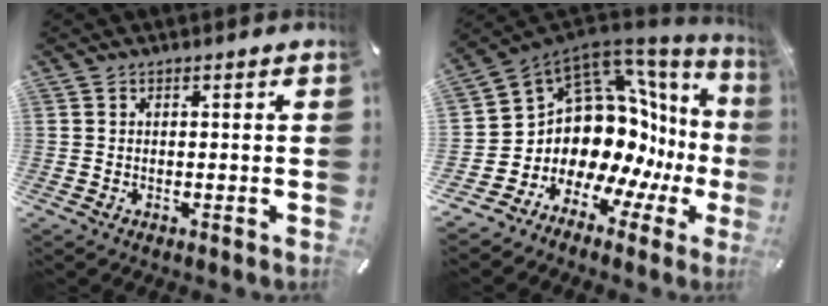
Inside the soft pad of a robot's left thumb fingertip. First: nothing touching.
{"total": 15.8, "force": [1.2, 12.6, 9.5], "torque": [-0.160, -0.084, 0.056]}